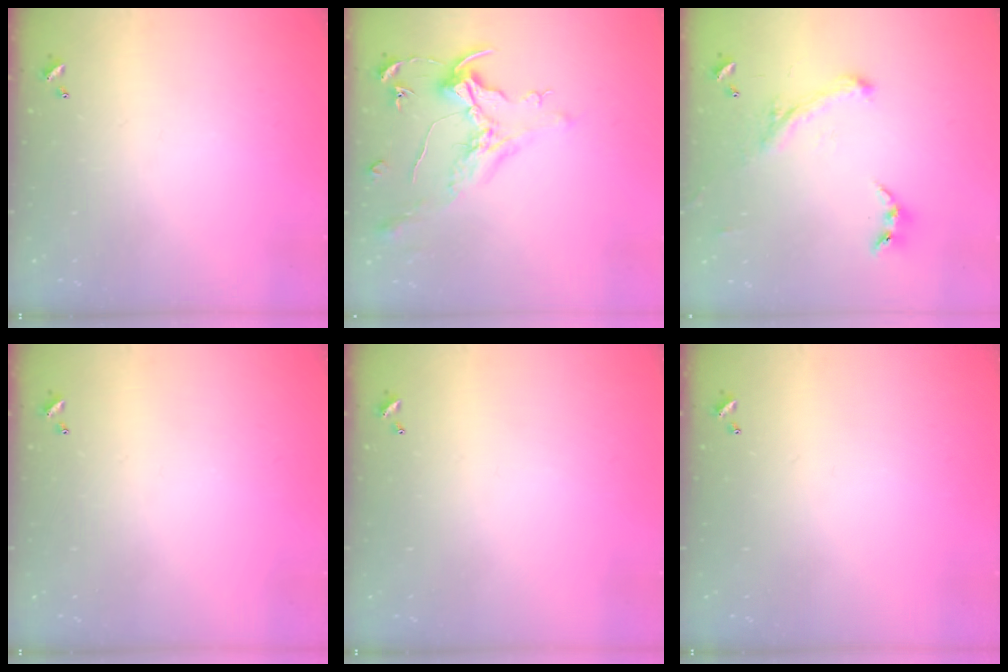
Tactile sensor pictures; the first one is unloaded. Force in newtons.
{"total": 1.6, "press": 1.4, "slide": 0.7}
{"total": 1.5, "press": 1.4, "slide": 0.3}
{"total": 0.0}
{"total": 0.0}
{"total": 0.0}